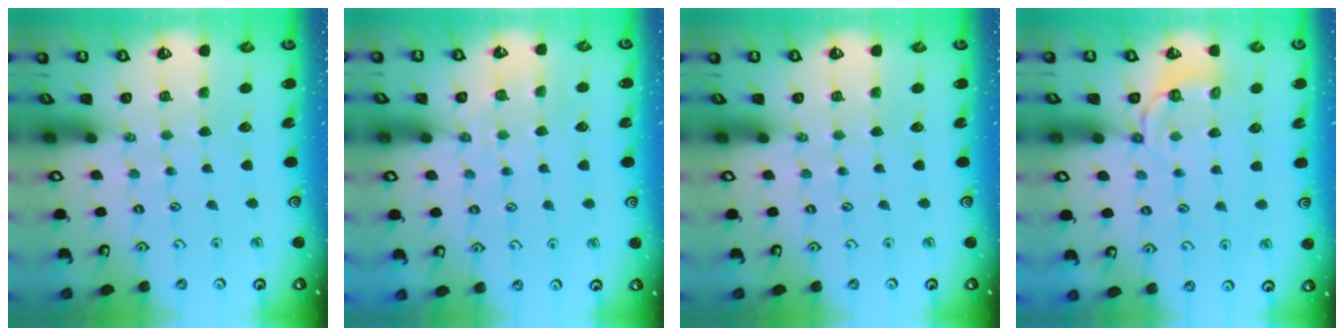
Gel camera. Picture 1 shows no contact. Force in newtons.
{"total": 2.9, "press": 2.8, "slide": 0.6}
{"total": 0.0}
{"total": 3.9, "press": 3.5, "slide": 1.7}